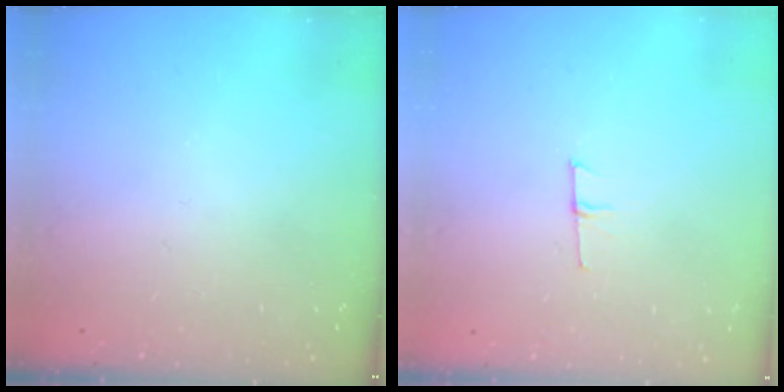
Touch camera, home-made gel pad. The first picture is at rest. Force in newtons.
{"total": 4.4, "press": 4.3, "slide": 1.0}